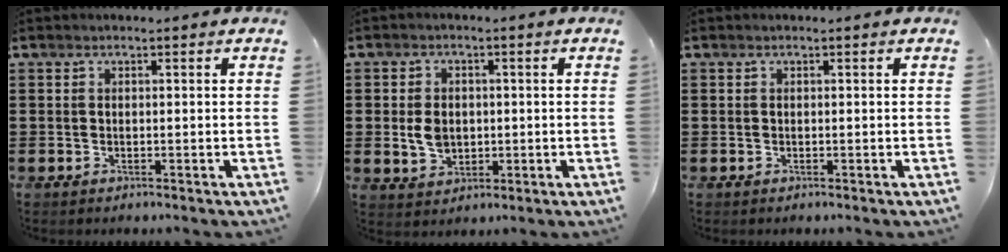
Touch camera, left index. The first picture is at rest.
{"total": 4.2, "force": [0.0, 3.2, 2.8], "torque": [-0.058, 0.003, -0.005]}
{"total": 0.0}